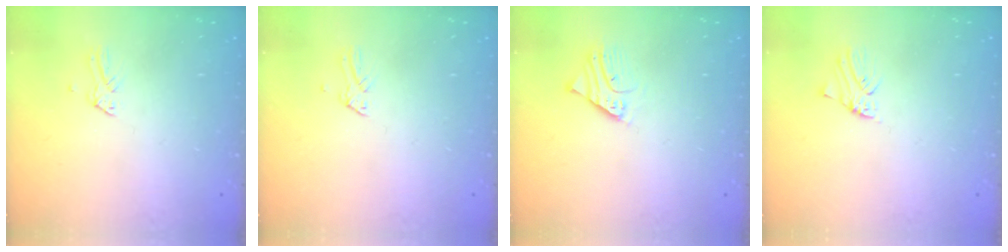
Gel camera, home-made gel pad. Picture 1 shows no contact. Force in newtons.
{"total": 0.0}
{"total": 2.5, "press": 2.5, "slide": 0.2}
{"total": 0.5, "press": 0.5, "slide": 0.1}